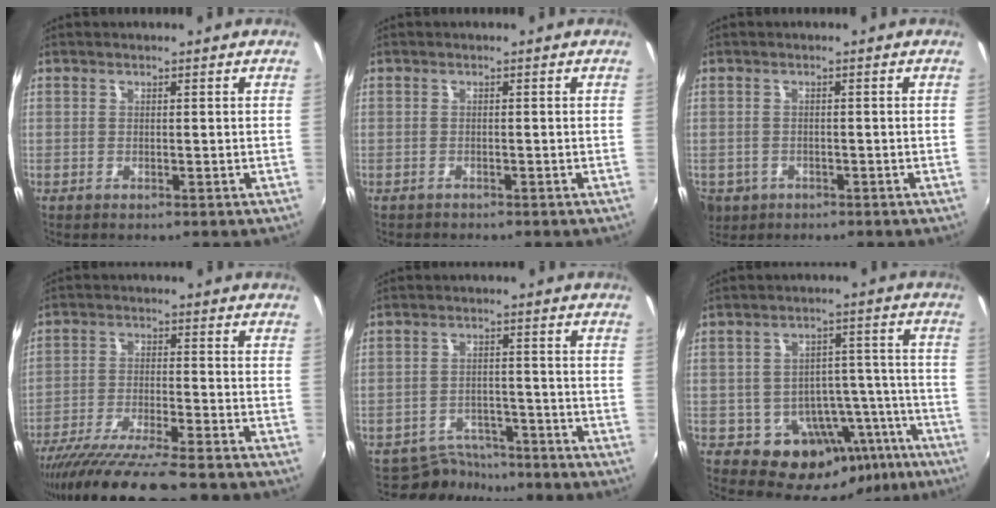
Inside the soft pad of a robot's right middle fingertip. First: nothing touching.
{"total": 1.1, "force": [-1.0, 0.3, 0.2], "torque": [-0.009, -0.001, -0.015]}
{"total": 6.7, "force": [-2.6, 5.5, 2.7], "torque": [-0.076, -0.012, -0.037]}
{"total": 14.8, "force": [-12.7, 0.1, 7.6], "torque": [-0.155, -0.033, -0.218]}
{"total": 6.0, "force": [-5.6, 2.1, -0.3], "torque": [-0.008, 0.009, -0.089]}
{"total": 15.6, "force": [-8.5, 11.1, 6.9], "torque": [-0.109, 0.033, -0.078]}